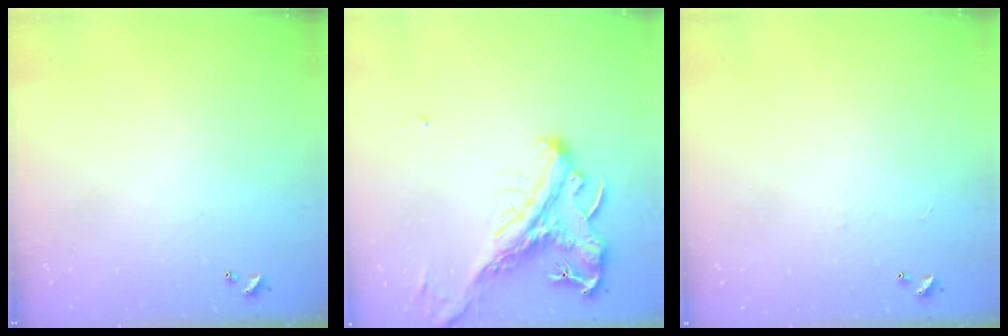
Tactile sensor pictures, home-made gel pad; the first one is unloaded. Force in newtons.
{"total": 2.6, "press": 2.2, "slide": 1.4}
{"total": 1.3, "press": 1.3, "slide": 0.4}